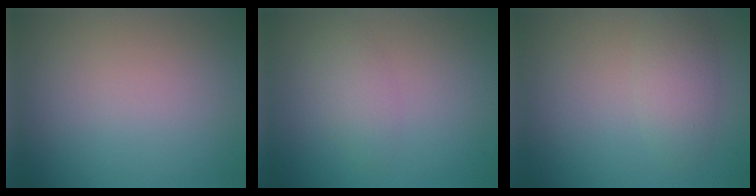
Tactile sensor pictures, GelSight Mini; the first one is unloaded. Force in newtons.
{"total": 1.8, "press": 1.8, "slide": 0.1}
{"total": 2.6, "press": 2.6, "slide": 0.1}